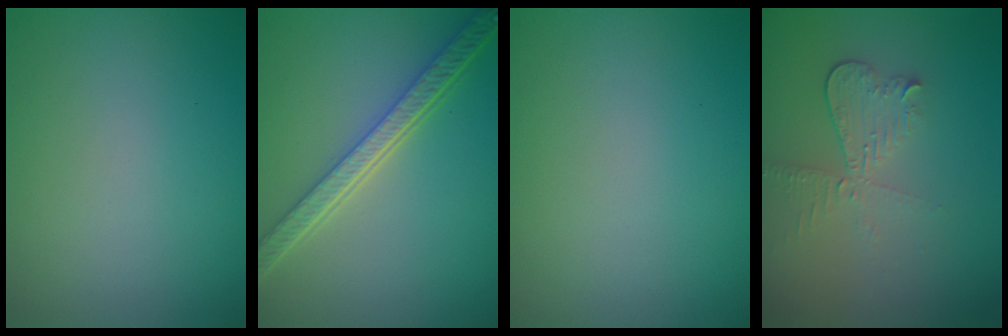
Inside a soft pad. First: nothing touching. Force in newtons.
{"total": 6.0, "press": 4.6, "slide": 3.8}
{"total": 0.0}
{"total": 3.1, "press": 2.7, "slide": 1.5}